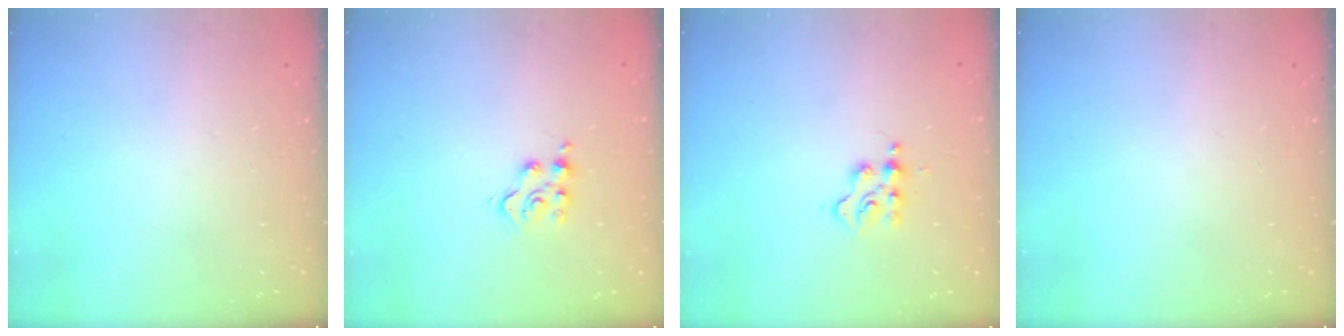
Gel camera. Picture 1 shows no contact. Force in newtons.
{"total": 4.9, "press": 4.8, "slide": 0.5}
{"total": 3.8, "press": 3.8, "slide": 0.4}
{"total": 0.0}